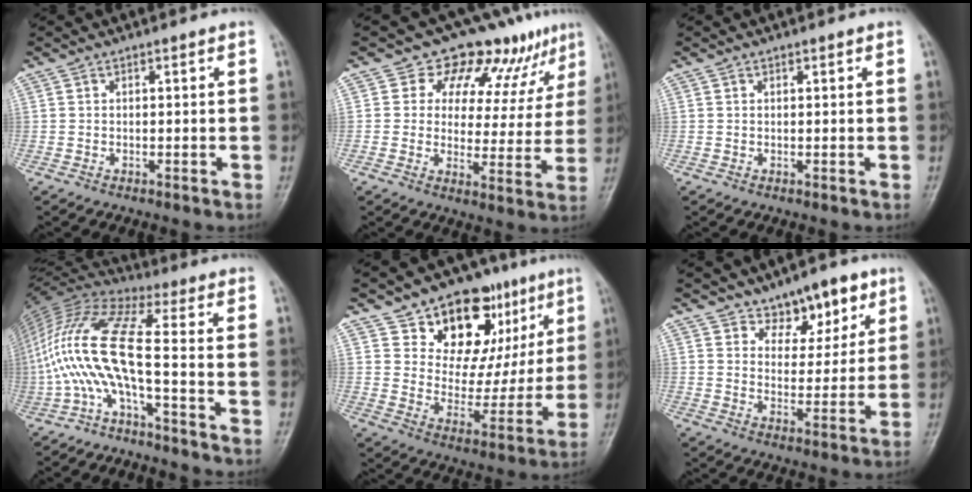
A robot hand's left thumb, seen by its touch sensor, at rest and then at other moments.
{"total": 12.1, "force": [8.6, 7.1, 4.9], "torque": [-0.014, -0.047, 0.104]}
{"total": 0.0}
{"total": 13.6, "force": [-4.5, 1.7, 12.8], "torque": [-0.305, 0.074, -0.096]}
{"total": 19.5, "force": [10.1, 12.3, 11.2], "torque": [-0.091, -0.032, 0.159]}
{"total": 9.1, "force": [5.8, 5.4, 4.4], "torque": [-0.022, -0.033, 0.090]}